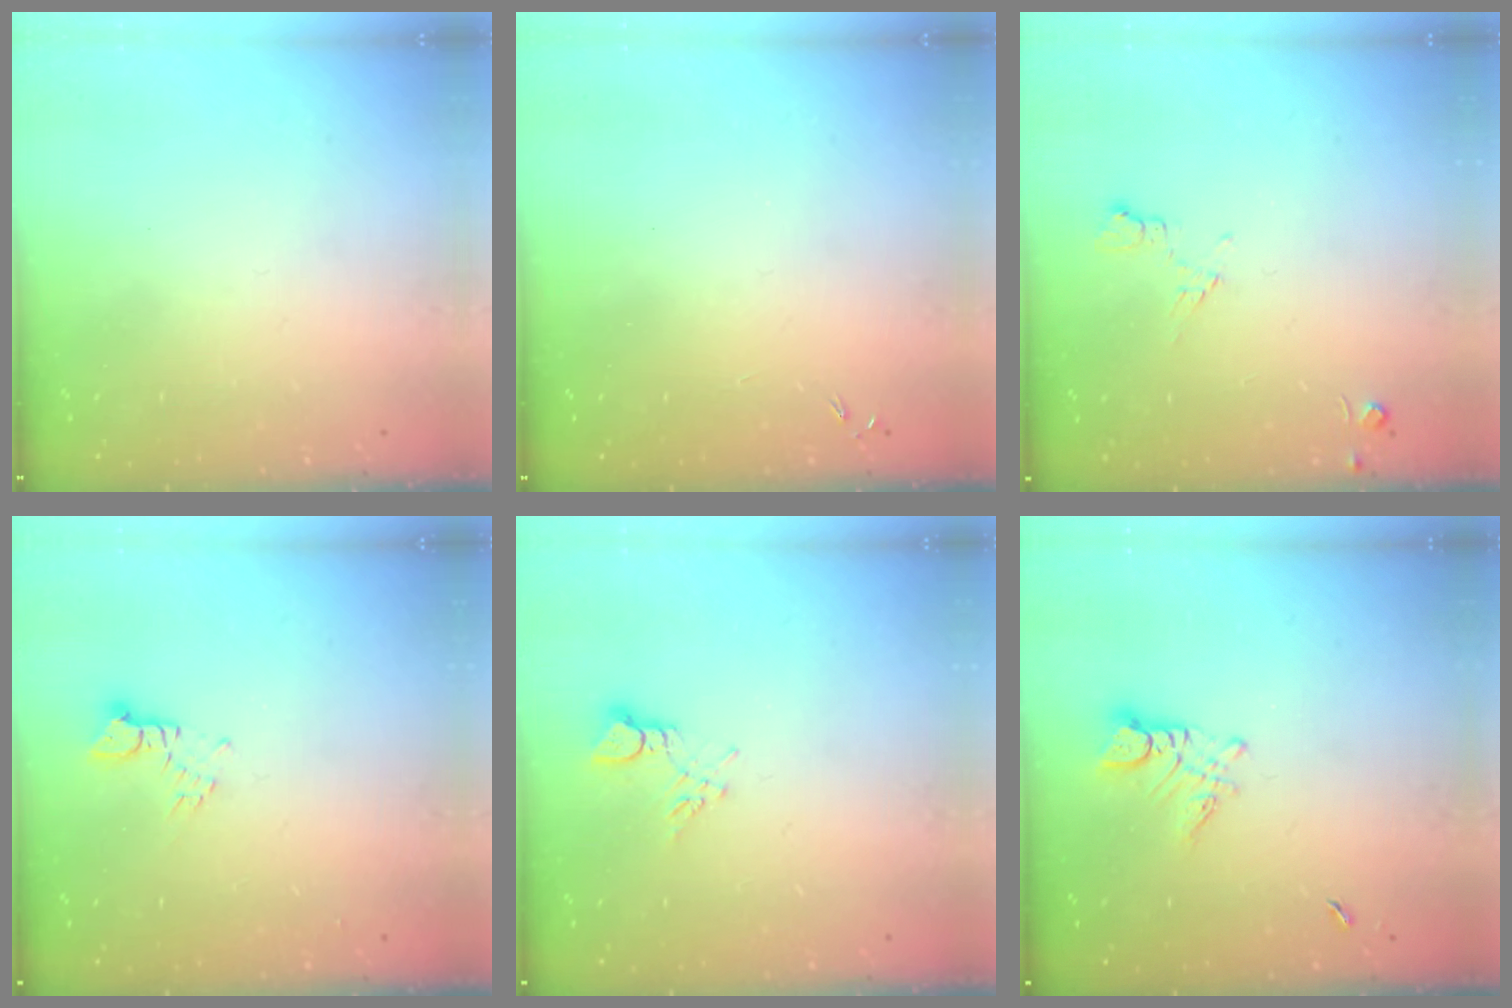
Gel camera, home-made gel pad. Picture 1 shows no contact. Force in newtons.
{"total": 0.0}
{"total": 6.3, "press": 6.2, "slide": 0.8}
{"total": 2.5, "press": 2.5, "slide": 0.1}
{"total": 4.2, "press": 4.2, "slide": 0.5}
{"total": 4.7, "press": 4.6, "slide": 0.4}